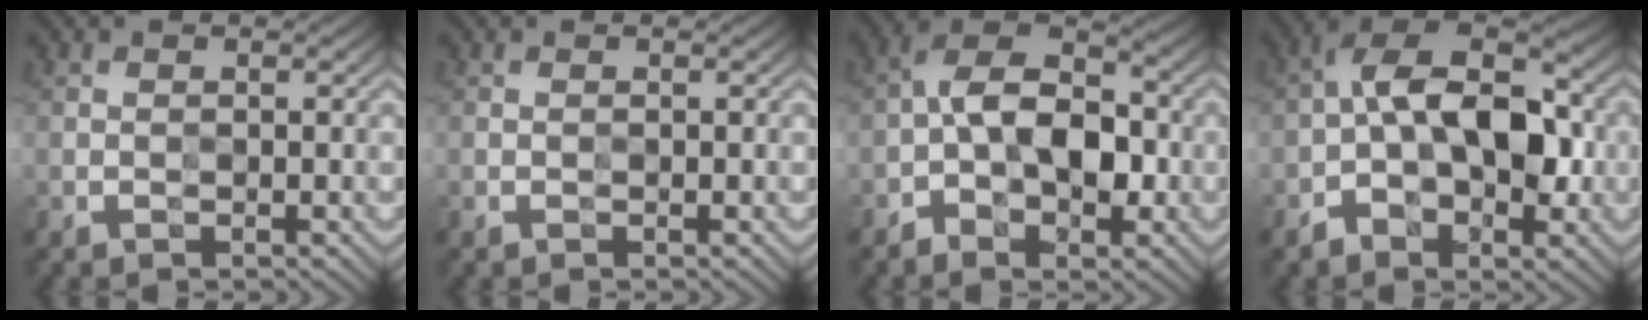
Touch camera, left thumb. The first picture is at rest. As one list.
[{"total": 0.0}, {"total": 8.5, "force": [-1.4, 5.0, 6.7], "torque": [-0.114, 0.015, -0.031]}, {"total": 11.2, "force": [-0.6, 6.4, 9.2], "torque": [-0.142, 0.023, -0.014]}]